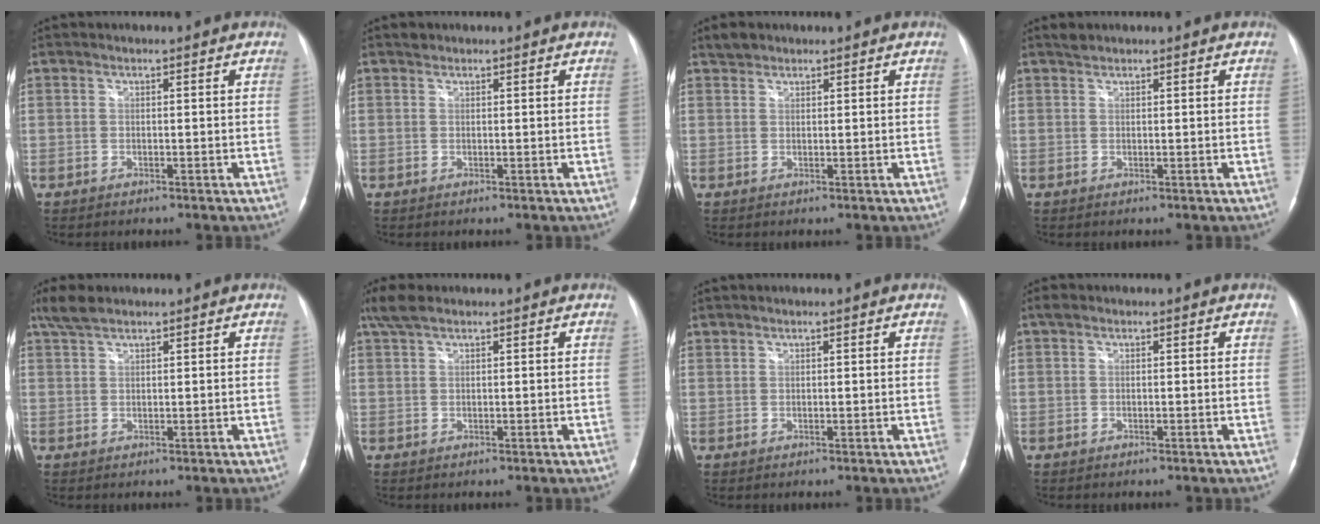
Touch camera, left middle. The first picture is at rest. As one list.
[{"total": 0.7, "force": [0.6, 0.4, 0.0], "torque": [-0.001, 0.006, 0.009]}, {"total": 1.9, "force": [1.6, 1.0, 0.3], "torque": [-0.009, 0.010, 0.028]}, {"total": 1.0, "force": [0.9, 0.2, 0.1], "torque": [-0.009, 0.009, 0.021]}, {"total": 3.3, "force": [2.8, 0.8, 1.7], "torque": [-0.044, 0.015, 0.060]}, {"total": 3.6, "force": [2.7, 1.0, 2.1], "torque": [-0.053, 0.022, 0.059]}, {"total": 0.7, "force": [0.7, 0.1, 0.0], "torque": [-0.006, 0.005, 0.017]}, {"total": 1.0, "force": [0.7, 0.5, 0.5], "torque": [-0.012, 0.019, 0.013]}]